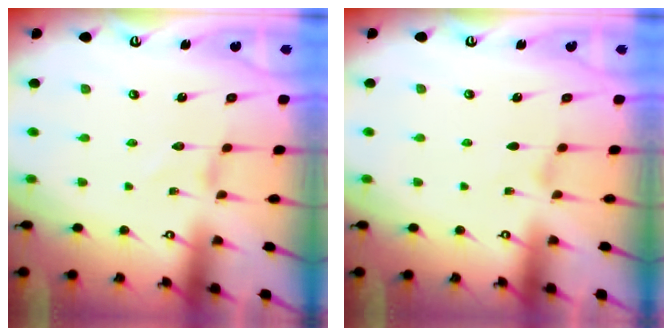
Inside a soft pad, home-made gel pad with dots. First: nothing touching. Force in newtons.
{"total": 0.7, "press": 0.7, "slide": 0.2}